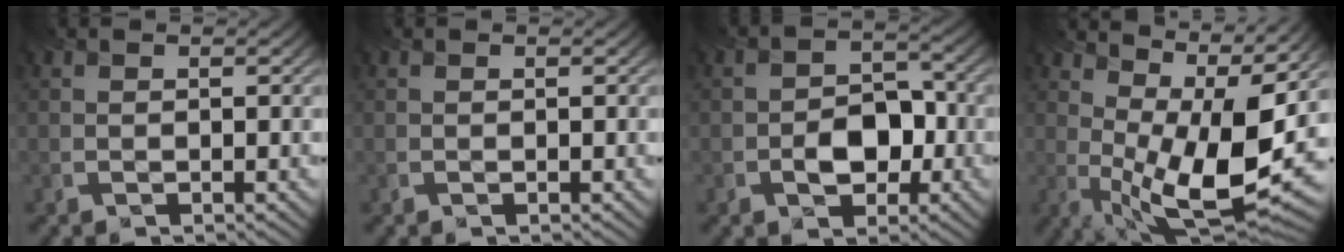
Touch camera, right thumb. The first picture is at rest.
{"total": 0.0}
{"total": 5.3, "force": [-1.6, 3.6, 3.6], "torque": [-0.043, -0.002, -0.030]}
{"total": 14.0, "force": [3.4, 5.8, 12.3], "torque": [-0.208, -0.007, 0.074]}